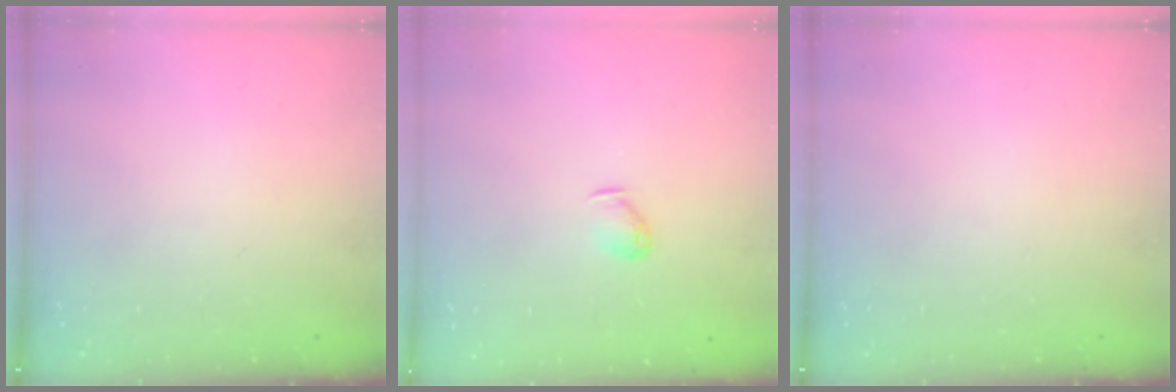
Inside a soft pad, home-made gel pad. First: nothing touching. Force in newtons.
{"total": 4.1, "press": 4.0, "slide": 0.9}
{"total": 0.0}